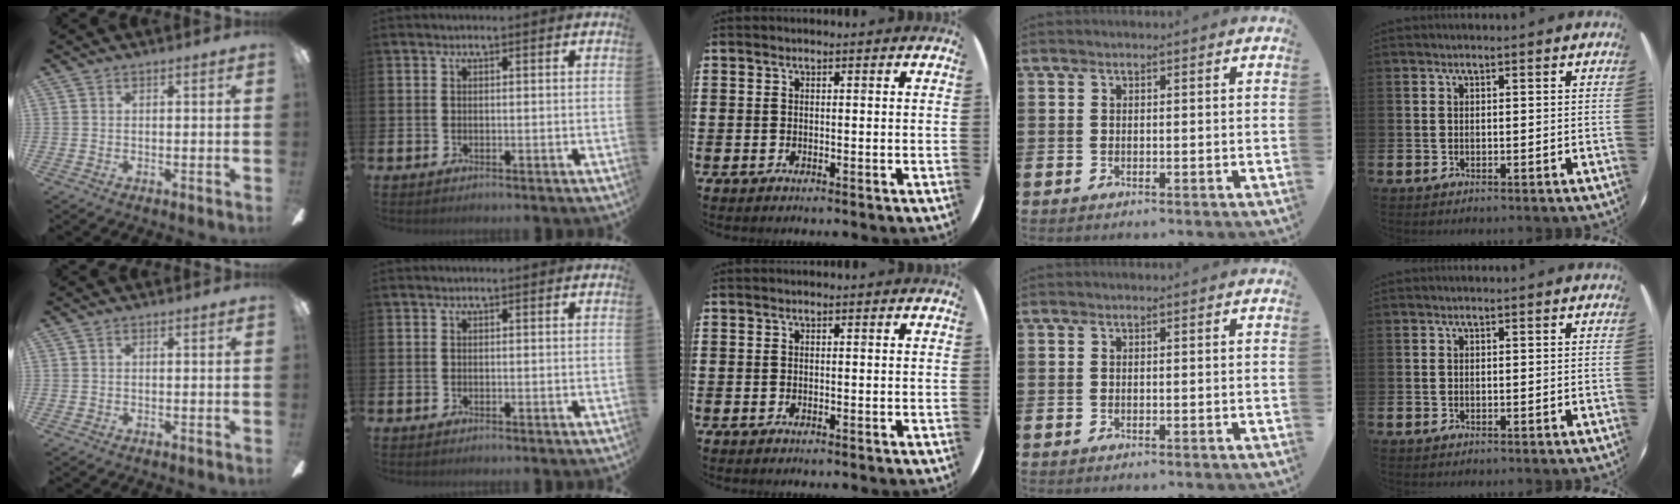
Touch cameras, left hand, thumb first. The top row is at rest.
{}